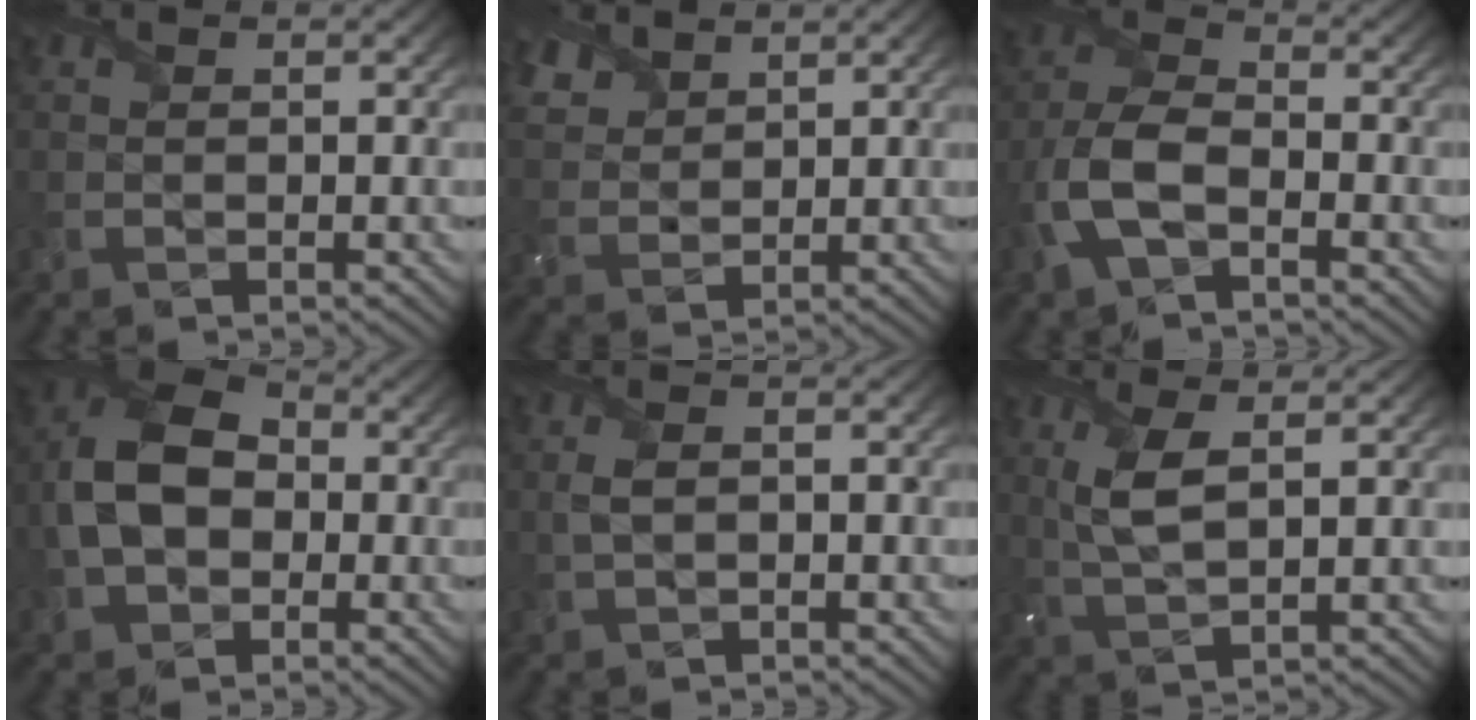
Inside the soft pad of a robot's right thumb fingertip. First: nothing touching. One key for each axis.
{"total": 4.8, "fx": 3.6, "fy": 2.6, "fz": 2.0, "tx": -0.061, "ty": 0.002, "tz": 0.078}
{"total": 7.2, "fx": -2.9, "fy": 3.8, "fz": 5.4, "tx": -0.132, "ty": 0.005, "tz": -0.073}
{"total": 10.3, "fx": -1.1, "fy": 7.4, "fz": 7.1, "tx": -0.165, "ty": -0.001, "tz": -0.033}
{"total": 2.5, "fx": -0.1, "fy": 1.3, "fz": 2.2, "tx": -0.057, "ty": 0.002, "tz": -0.003}
{"total": 4.7, "fx": 1.5, "fy": 1.5, "fz": 4.2, "tx": -0.103, "ty": -0.001, "tz": 0.031}